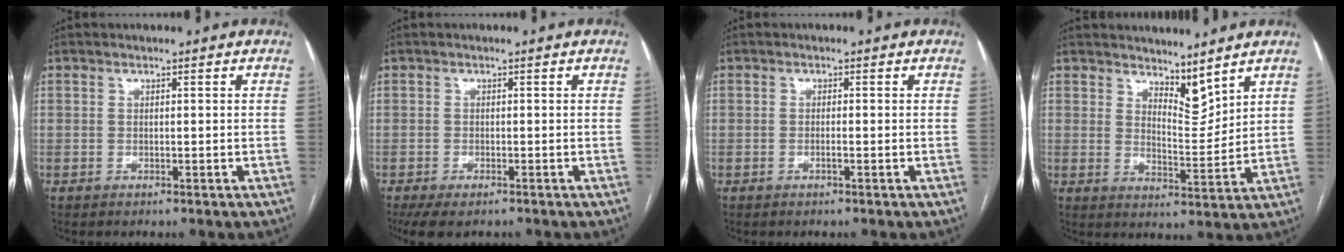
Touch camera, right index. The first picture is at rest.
{"total": 5.1, "force": [-3.7, 2.2, 2.6], "torque": [-0.047, -0.010, -0.058]}
{"total": 0.9, "force": [-0.4, 0.0, 0.8], "torque": [-0.018, 0.000, -0.008]}
{"total": 5.4, "force": [4.7, 1.5, 2.1], "torque": [-0.036, -0.012, 0.086]}